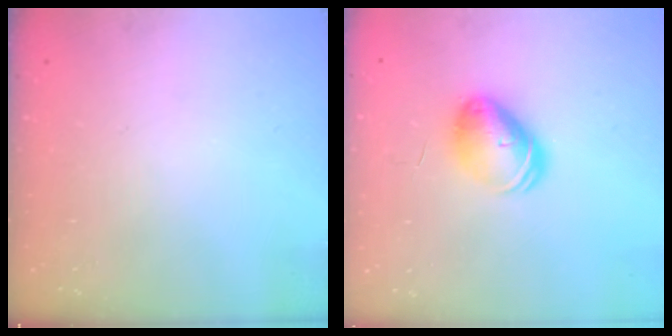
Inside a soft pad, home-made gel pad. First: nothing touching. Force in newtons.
{"total": 9.2, "press": 9.1, "slide": 1.5}